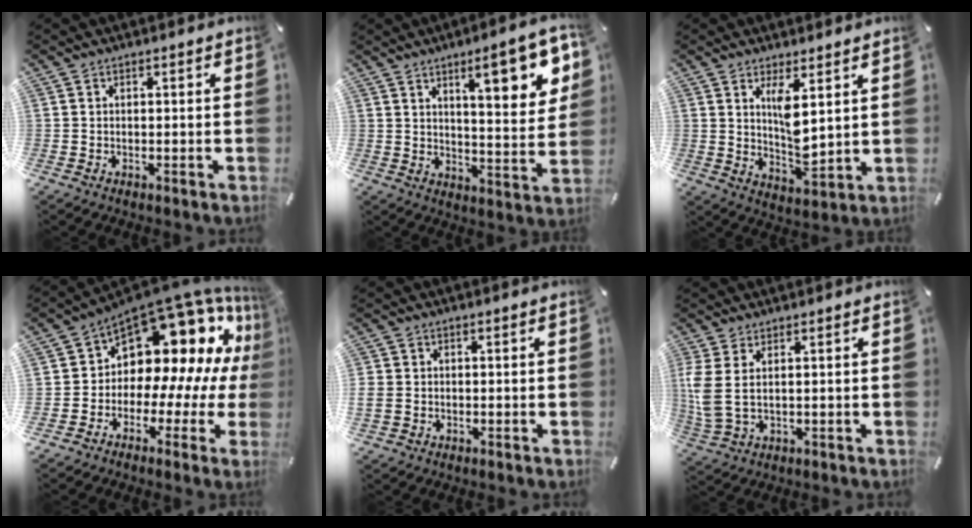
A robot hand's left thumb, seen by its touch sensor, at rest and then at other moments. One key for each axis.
{"total": 14.0, "fx": 7.7, "fy": 4.2, "fz": 11.0, "tx": -0.142, "ty": -0.039, "tz": 0.117}
{"total": 8.0, "fx": 3.8, "fy": 2.7, "fz": 6.5, "tx": -0.125, "ty": -0.032, "tz": 0.061}
{"total": 15.4, "fx": 8.1, "fy": 9.7, "fz": 8.9, "tx": -0.121, "ty": -0.092, "tz": 0.138}
{"total": 2.5, "fx": -0.2, "fy": 2.4, "fz": 0.7, "tx": -0.018, "ty": 0.003, "tz": -0.007}
{"total": 5.6, "fx": 1.2, "fy": 2.6, "fz": 4.8, "tx": -0.118, "ty": -0.010, "tz": 0.022}